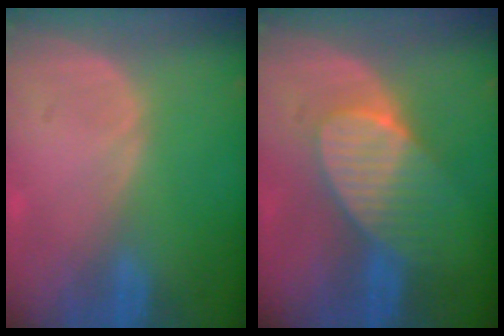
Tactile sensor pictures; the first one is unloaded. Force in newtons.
{"total": 7.0, "press": 6.9, "slide": 0.8}